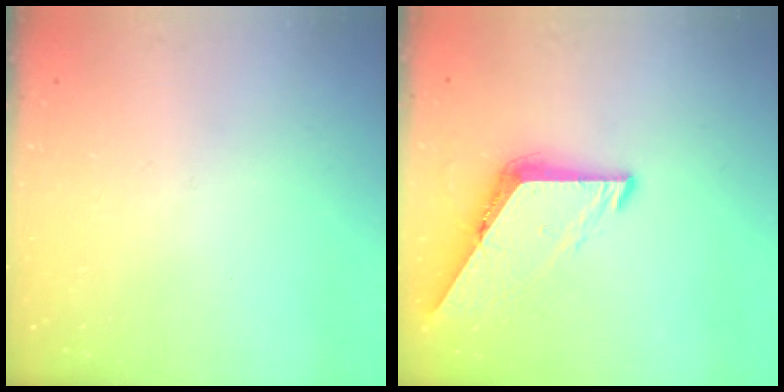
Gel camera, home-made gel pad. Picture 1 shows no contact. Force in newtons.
{"total": 7.0, "press": 7.0, "slide": 0.5}